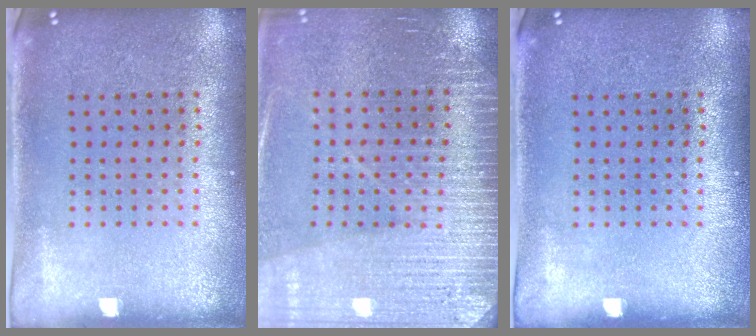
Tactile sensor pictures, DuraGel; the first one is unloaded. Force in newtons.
{"total": 3.2, "press": 3.2, "slide": 0.2}
{"total": 0.0}